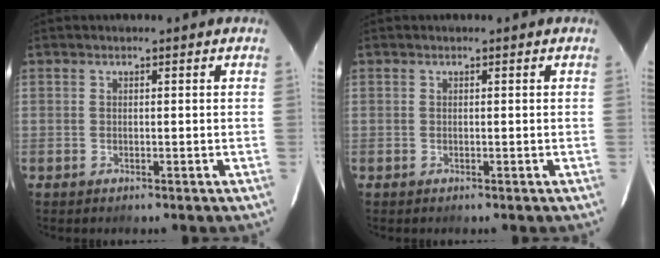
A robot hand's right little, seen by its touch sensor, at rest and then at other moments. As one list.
[{"total": 0.0}]